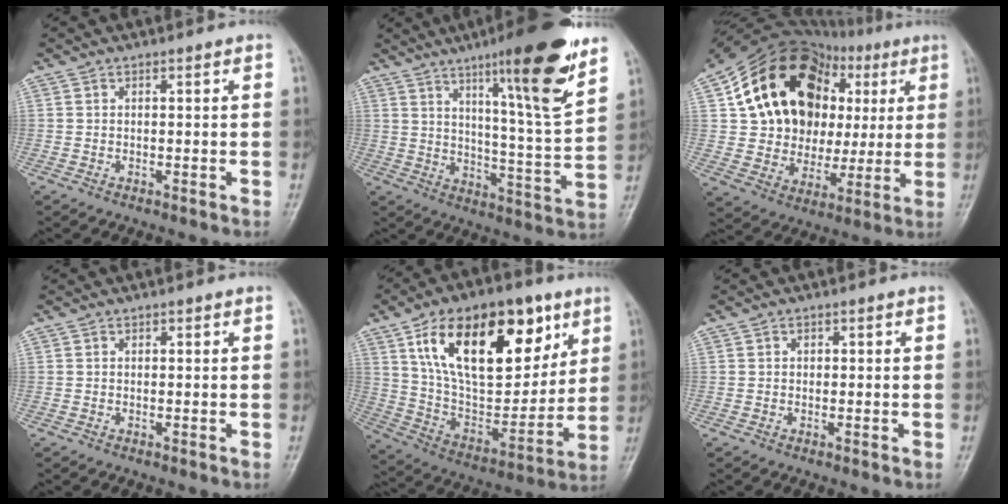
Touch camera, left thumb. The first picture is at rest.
{"total": 18.6, "force": [11.2, 1.8, 14.8], "torque": [-0.202, -0.062, 0.172]}
{"total": 24.0, "force": [6.4, 18.2, 14.3], "torque": [-0.178, 0.028, 0.119]}
{"total": 0.0}
{"total": 27.9, "force": [12.7, 14.5, 20.1], "torque": [-0.289, -0.023, 0.219]}
{"total": 0.9, "force": [0.1, 0.8, 0.3], "torque": [0.002, 0.003, 0.000]}